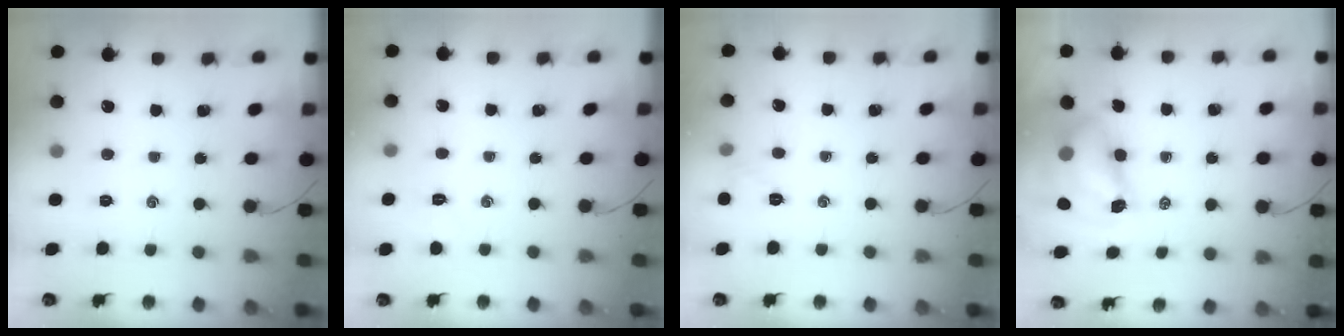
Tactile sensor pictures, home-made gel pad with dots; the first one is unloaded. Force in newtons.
{"total": 2.7, "press": 2.6, "slide": 0.7}
{"total": 3.8, "press": 3.6, "slide": 1.2}
{"total": 9.9, "press": 9.5, "slide": 2.7}